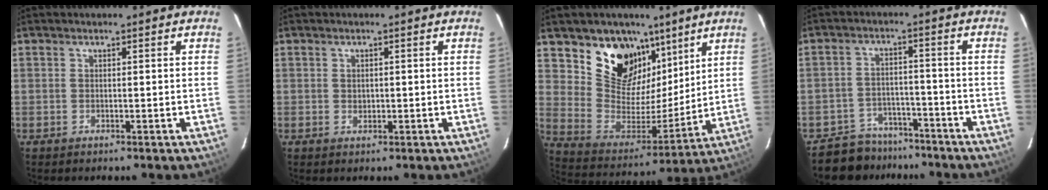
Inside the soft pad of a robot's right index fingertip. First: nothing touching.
{"total": 1.1, "force": [0.0, 1.0, 0.4], "torque": [-0.005, 0.000, 0.002]}
{"total": 17.4, "force": [10.9, 11.6, 7.0], "torque": [-0.151, -0.005, 0.208]}
{"total": 8.9, "force": [-7.6, 4.6, 1.1], "torque": [-0.043, 0.016, -0.109]}